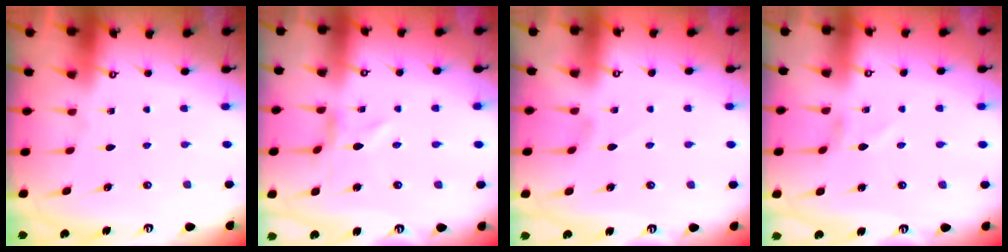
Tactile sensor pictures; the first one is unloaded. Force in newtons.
{"total": 0.0}
{"total": 0.9, "press": 0.9, "slide": 0.1}
{"total": 1.0, "press": 1.0, "slide": 0.0}